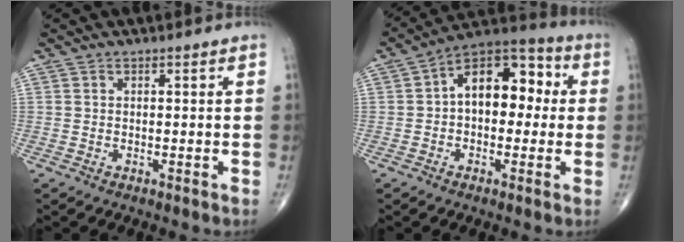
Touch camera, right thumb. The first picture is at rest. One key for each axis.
{"total": 13.8, "fx": 1.2, "fy": 8.5, "fz": 10.8, "tx": -0.120, "ty": 0.041, "tz": 0.001}